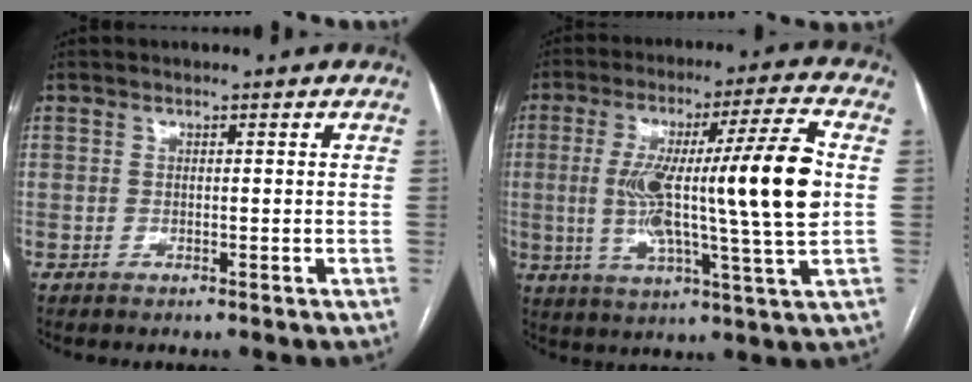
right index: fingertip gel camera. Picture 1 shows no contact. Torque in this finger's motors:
{"motor_torque": [2.07, -0.07, 1.05, 0.21]}